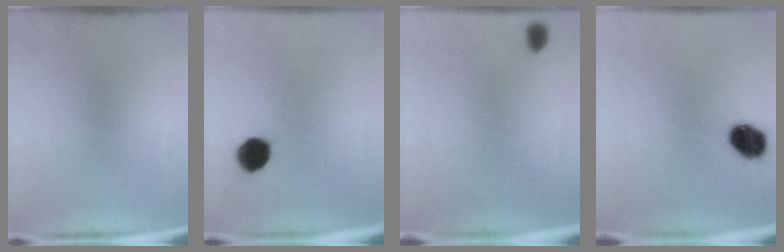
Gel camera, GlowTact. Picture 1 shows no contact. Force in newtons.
{"total": 6.7}
{"total": 1.3}
{"total": 8.6}